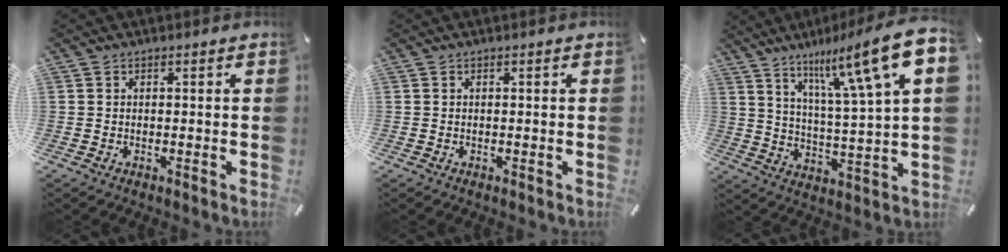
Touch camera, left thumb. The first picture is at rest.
{"total": 0.0}
{"total": 16.9, "force": [10.2, 3.0, 13.1], "torque": [-0.208, -0.062, 0.154]}